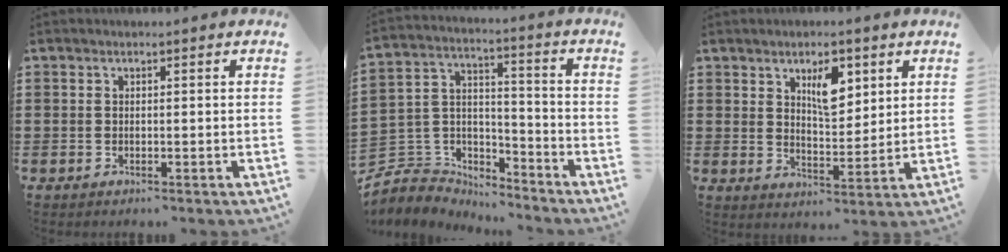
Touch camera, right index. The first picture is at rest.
{"total": 5.5, "force": [-4.7, 2.9, 0.1], "torque": [-0.030, 0.001, -0.099]}
{"total": 6.3, "force": [3.1, 2.8, 4.8], "torque": [-0.072, -0.006, 0.047]}